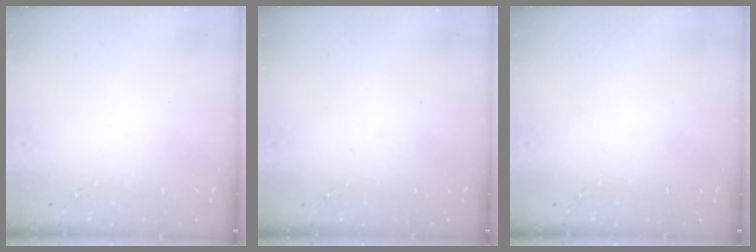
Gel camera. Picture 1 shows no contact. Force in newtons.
{"total": 0.0}
{"total": 0.0}